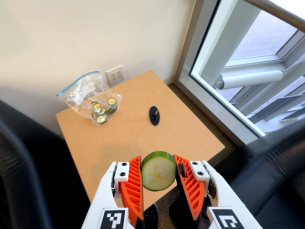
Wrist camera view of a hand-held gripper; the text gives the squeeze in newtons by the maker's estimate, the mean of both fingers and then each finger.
{"total": 11.2, "left": 11.9, "right": 10.6}